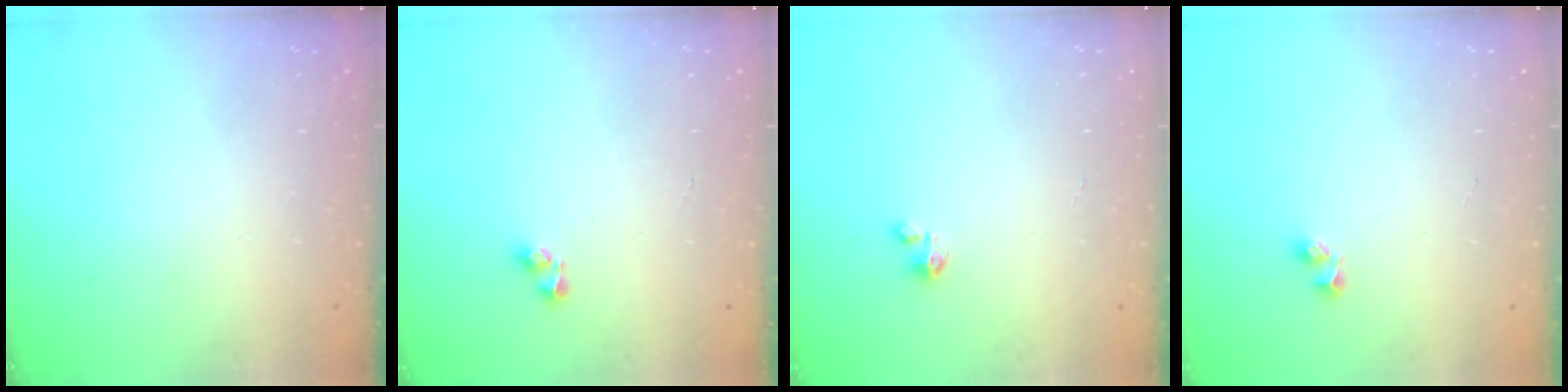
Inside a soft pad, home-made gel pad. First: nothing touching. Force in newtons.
{"total": 3.8, "press": 3.8, "slide": 0.6}
{"total": 1.8, "press": 1.8, "slide": 0.1}
{"total": 3.0, "press": 2.7, "slide": 1.3}